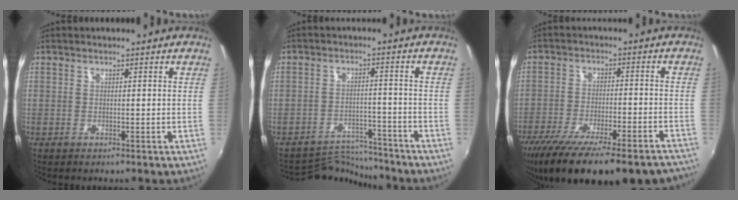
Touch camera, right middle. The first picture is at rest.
{"total": 6.8, "force": [-6.7, 1.2, -0.6], "torque": [-0.009, 0.008, -0.110]}
{"total": 25.1, "force": [-20.3, 6.2, 13.4], "torque": [-0.243, -0.055, -0.292]}